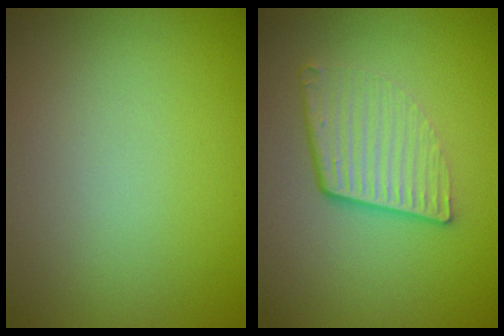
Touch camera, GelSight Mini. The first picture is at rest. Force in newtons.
{"total": 4.4, "press": 2.9, "slide": 3.4}